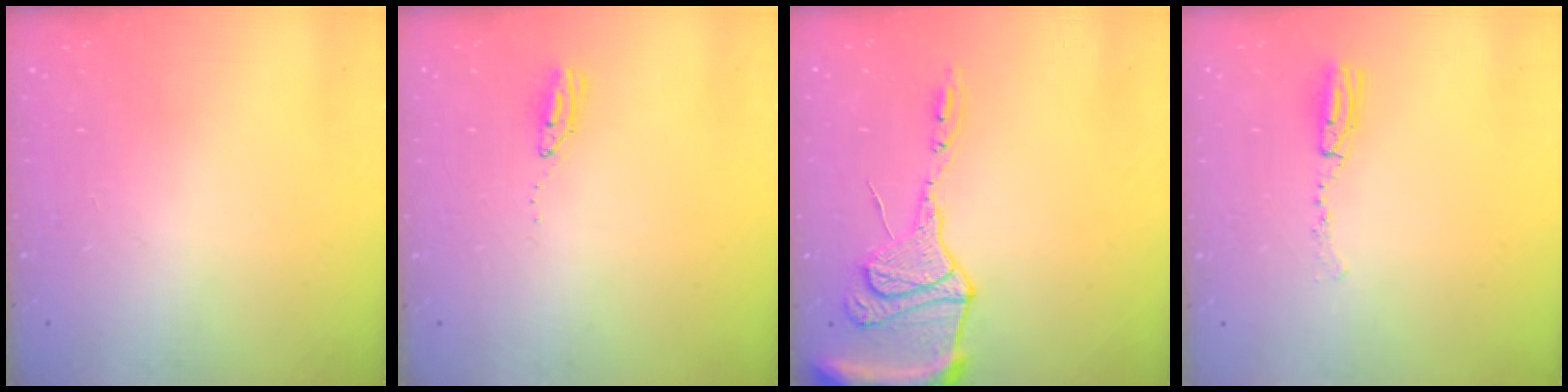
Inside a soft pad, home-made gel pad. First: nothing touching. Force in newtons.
{"total": 3.5, "press": 3.5, "slide": 0.3}
{"total": 15.3, "press": 15.2, "slide": 1.4}
{"total": 4.6, "press": 4.0, "slide": 2.1}